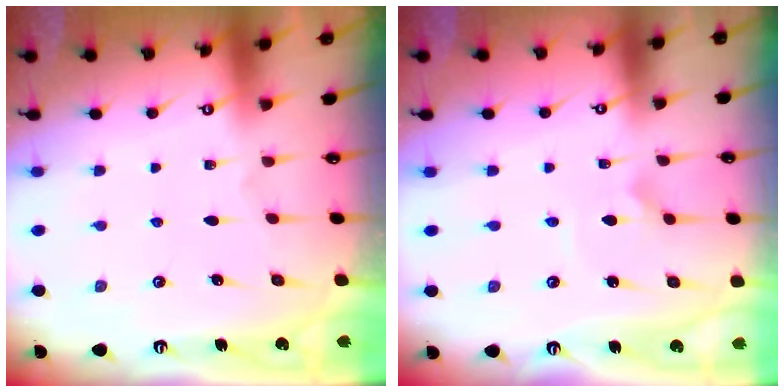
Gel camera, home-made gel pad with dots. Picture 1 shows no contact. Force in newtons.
{"total": 3.0, "press": 3.0, "slide": 0.1}